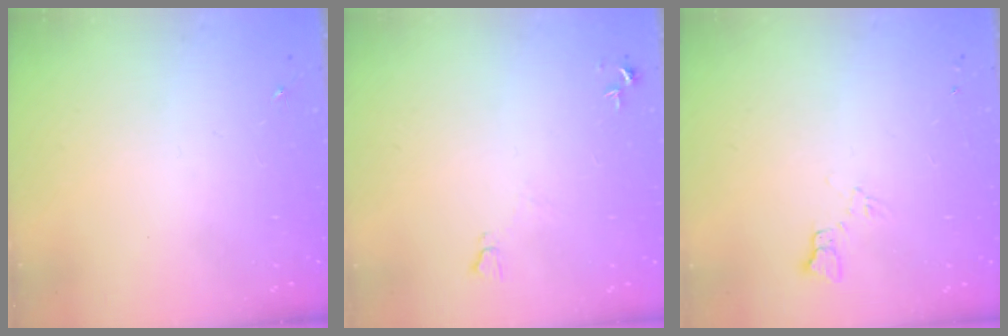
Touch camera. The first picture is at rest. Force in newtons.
{"total": 4.9, "press": 4.9, "slide": 0.6}
{"total": 5.3, "press": 5.3, "slide": 0.4}